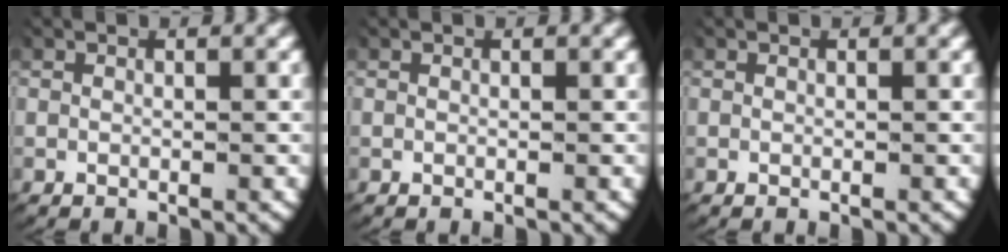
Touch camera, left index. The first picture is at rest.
{"total": 0.0}
{"total": 0.0}